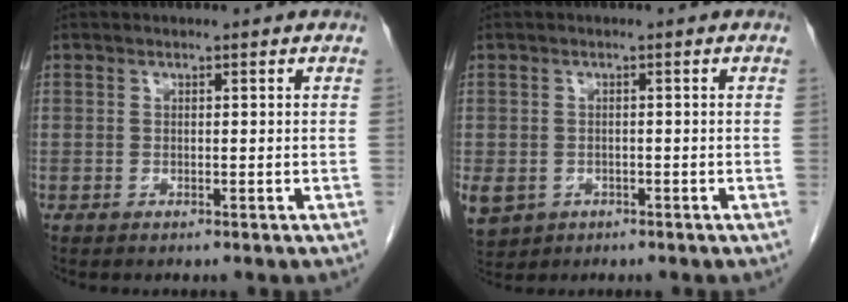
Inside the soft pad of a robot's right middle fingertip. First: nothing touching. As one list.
[{"total": 9.2, "force": [-3.8, 7.7, 3.4], "torque": [-0.107, 0.000, -0.049]}]